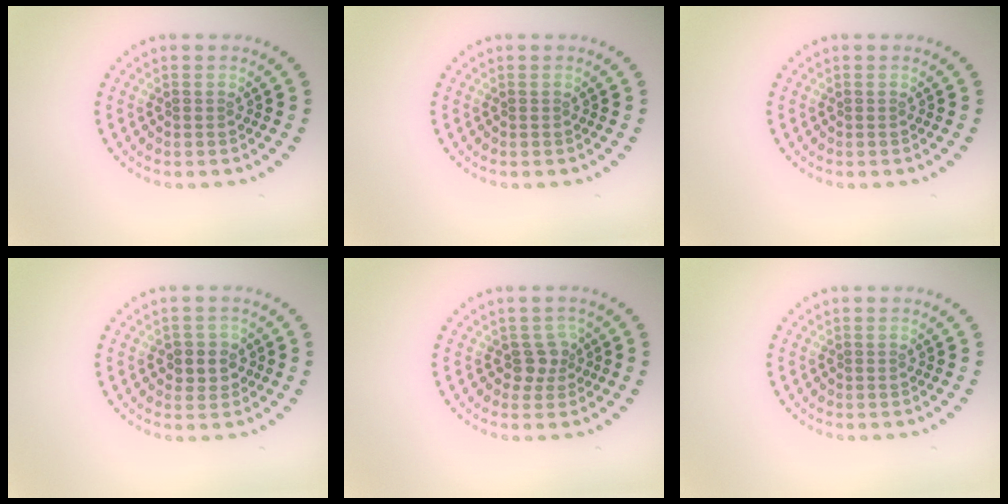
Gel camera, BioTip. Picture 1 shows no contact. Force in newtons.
{"total": 0.0}
{"total": 0.0}
{"total": 2.1, "press": 2.0, "slide": 0.8}
{"total": 1.9, "press": 1.5, "slide": 1.1}
{"total": 0.0}